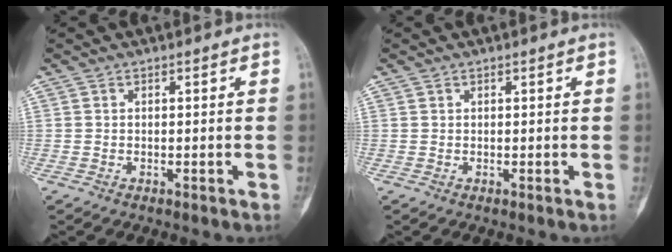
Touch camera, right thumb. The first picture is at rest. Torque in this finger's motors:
{"motor_torque": [-0.15, -0.11, -0.25, 0.10, -0.03]}